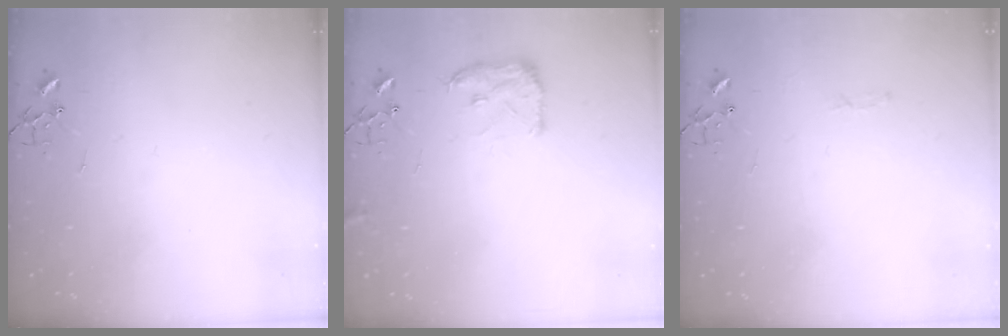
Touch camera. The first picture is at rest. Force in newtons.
{"total": 8.9, "press": 8.8, "slide": 0.6}
{"total": 2.8, "press": 2.8, "slide": 0.4}